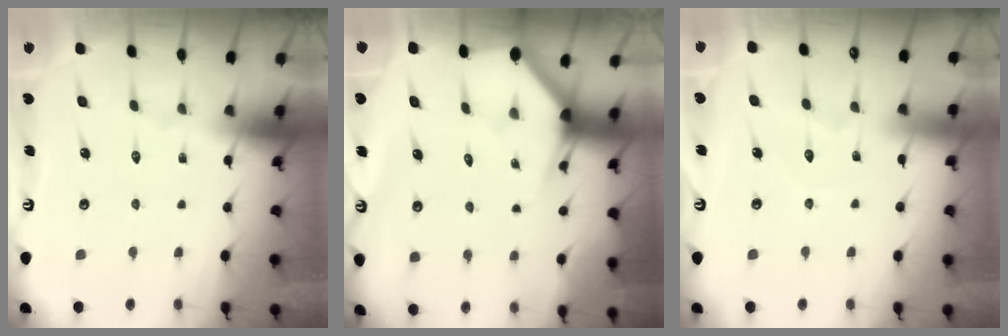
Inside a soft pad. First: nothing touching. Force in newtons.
{"total": 2.7, "press": 2.7, "slide": 0.1}
{"total": 4.6, "press": 4.6, "slide": 0.4}